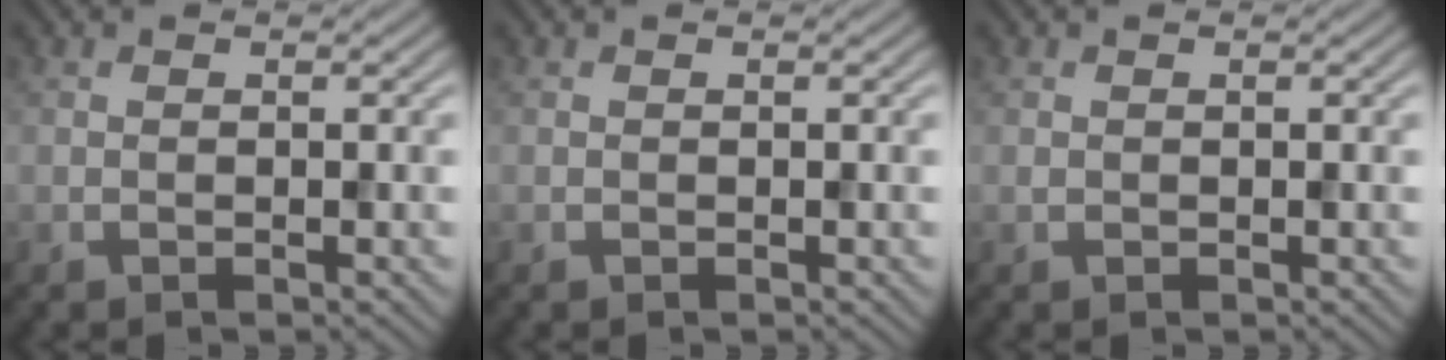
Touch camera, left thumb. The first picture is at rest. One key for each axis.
{"total": 0.0}
{"total": 0.0}